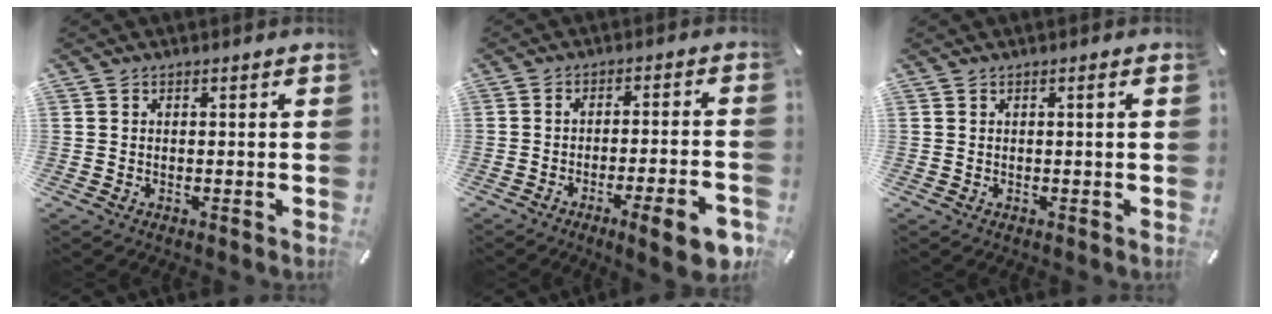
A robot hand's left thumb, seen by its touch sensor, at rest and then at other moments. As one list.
[{"total": 10.3, "force": [-5.1, 1.3, 8.9], "torque": [-0.136, 0.010, -0.080]}, {"total": 1.1, "force": [0.2, 0.0, 1.1], "torque": [-0.020, 0.001, 0.003]}]